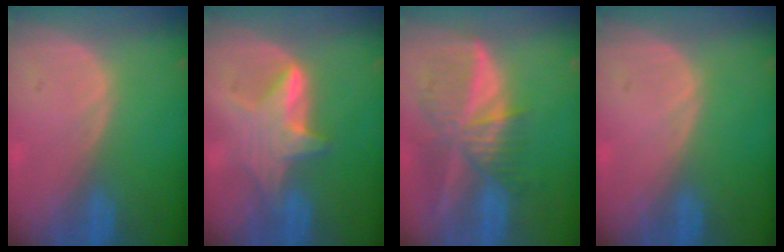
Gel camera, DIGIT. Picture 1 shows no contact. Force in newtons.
{"total": 6.0, "press": 5.8, "slide": 1.7}
{"total": 9.3, "press": 8.1, "slide": 4.6}
{"total": 0.0}